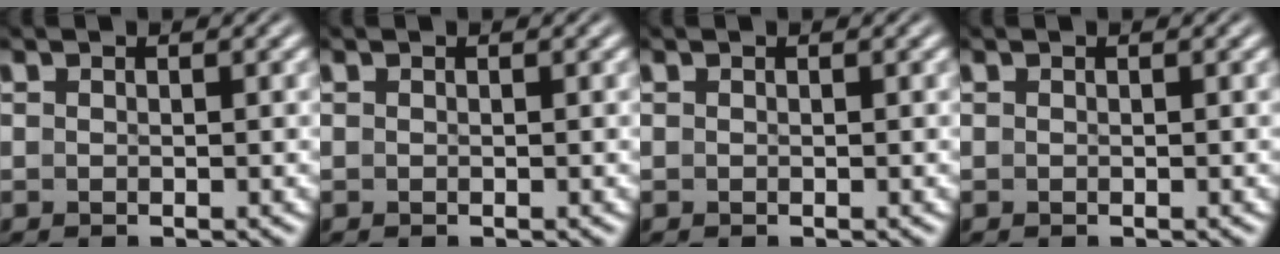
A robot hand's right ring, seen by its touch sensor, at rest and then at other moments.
{"total": 0.0}
{"total": 0.0}
{"total": 0.0}